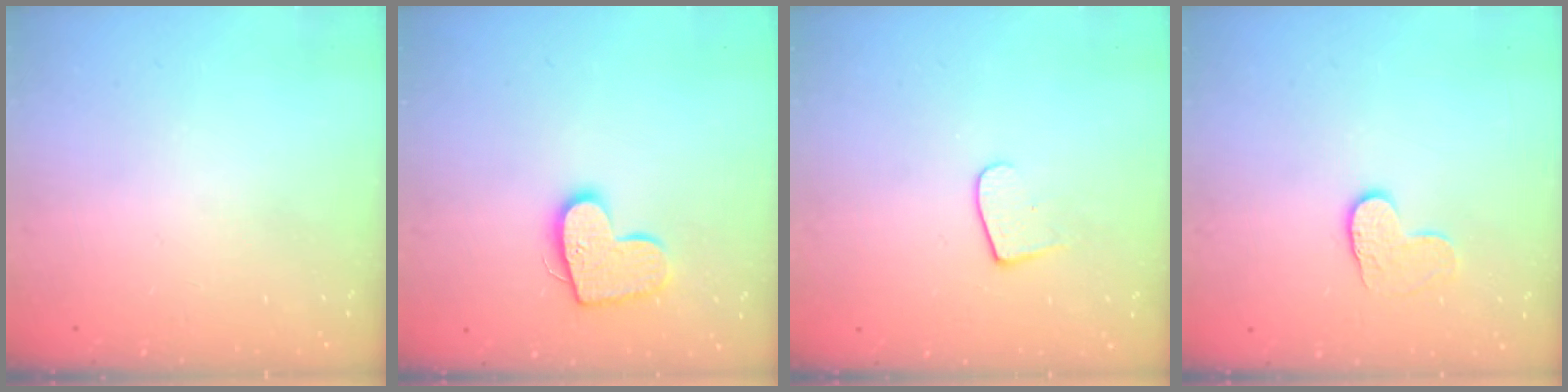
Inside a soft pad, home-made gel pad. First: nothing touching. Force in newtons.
{"total": 13.0, "press": 13.0, "slide": 0.9}
{"total": 6.7, "press": 6.7, "slide": 0.6}
{"total": 6.9, "press": 6.8, "slide": 0.5}